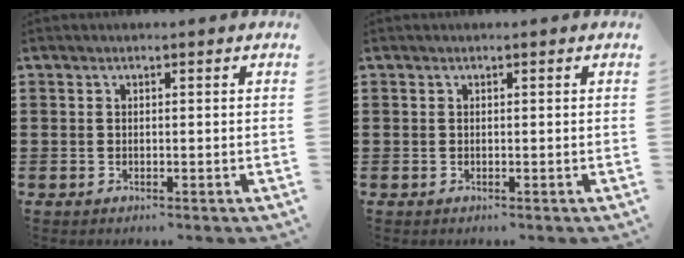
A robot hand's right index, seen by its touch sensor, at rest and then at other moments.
{"total": 0.0}